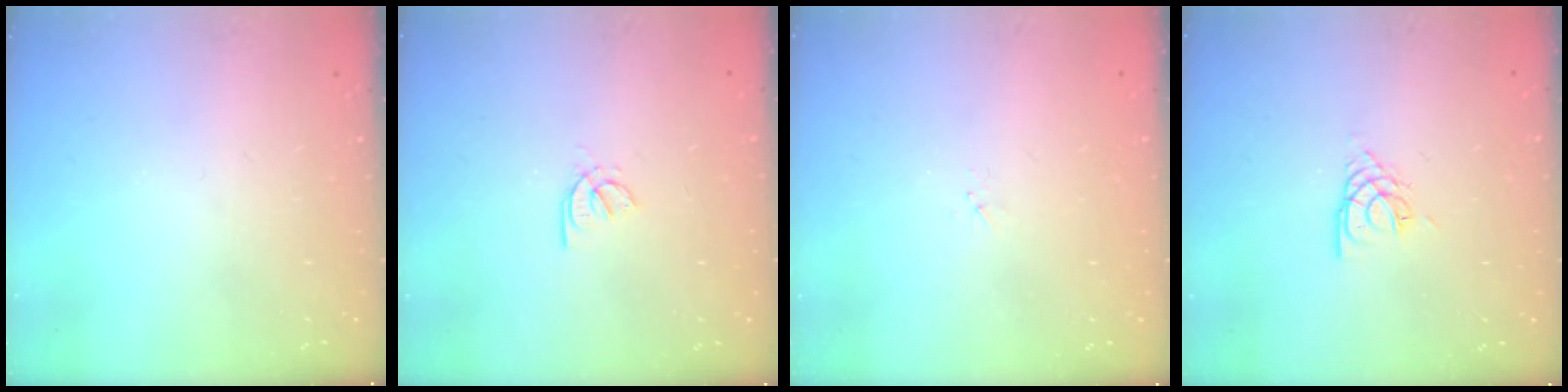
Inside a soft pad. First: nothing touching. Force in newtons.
{"total": 1.8, "press": 1.8, "slide": 0.3}
{"total": 1.9, "press": 1.9, "slide": 0.3}
{"total": 3.7, "press": 3.6, "slide": 0.6}